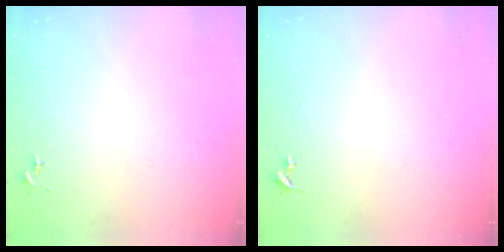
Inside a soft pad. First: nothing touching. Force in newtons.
{"total": 0.0}